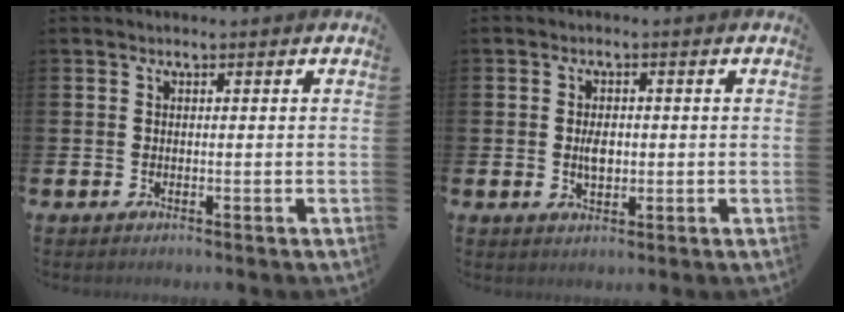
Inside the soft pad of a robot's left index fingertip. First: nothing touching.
{"total": 2.8, "force": [0.0, 1.7, 2.3], "torque": [-0.028, -0.001, -0.005]}